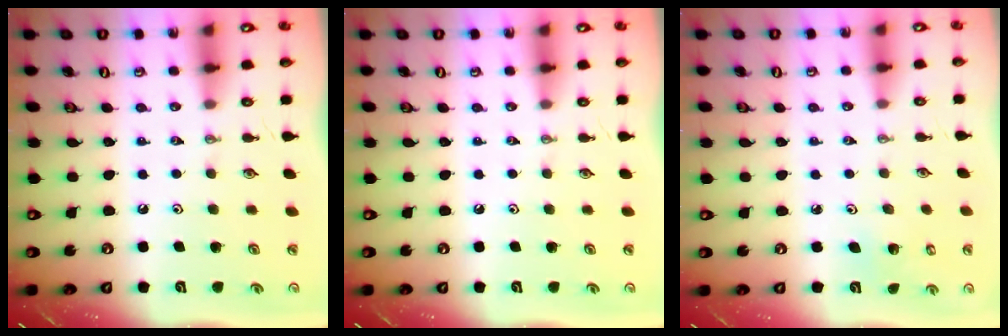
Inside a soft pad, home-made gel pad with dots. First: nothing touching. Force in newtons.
{"total": 0.0}
{"total": 2.8, "press": 2.8, "slide": 0.2}